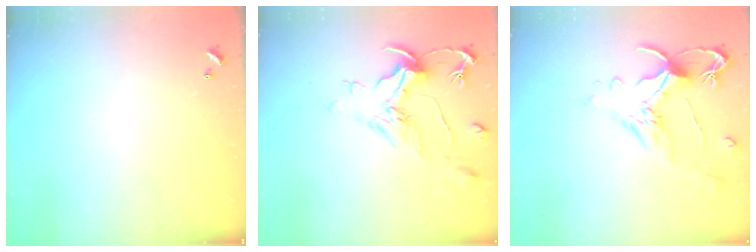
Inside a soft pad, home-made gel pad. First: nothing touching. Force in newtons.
{"total": 2.1, "press": 1.7, "slide": 1.3}
{"total": 1.5, "press": 1.0, "slide": 1.1}